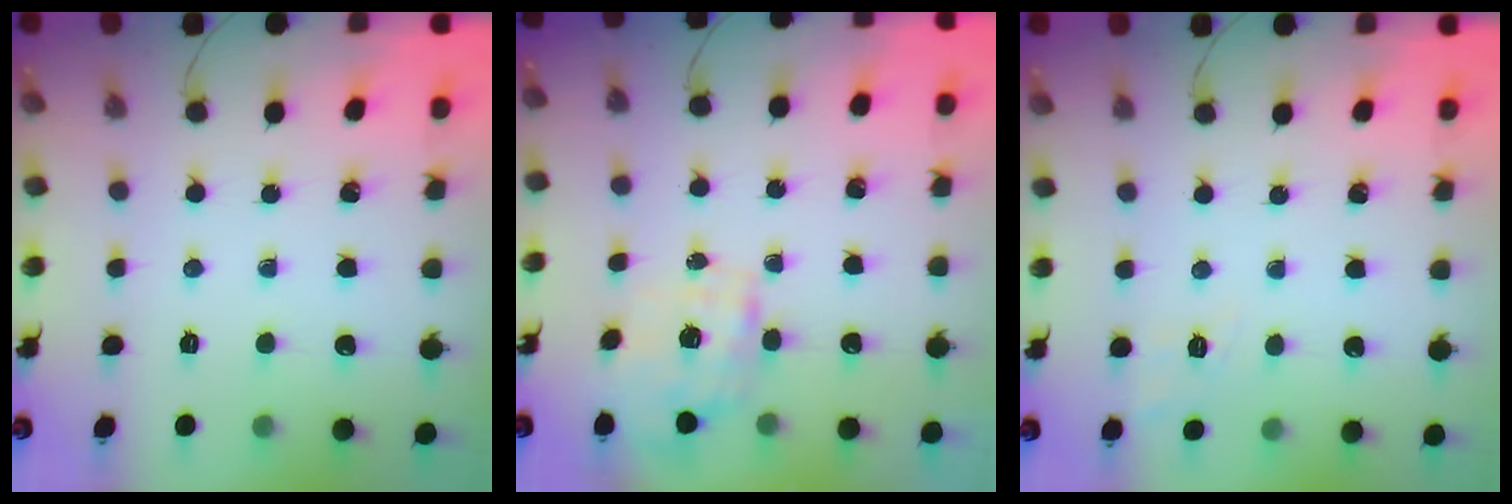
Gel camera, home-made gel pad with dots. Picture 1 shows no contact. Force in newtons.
{"total": 1.2, "press": 1.1, "slide": 0.5}
{"total": 6.9, "press": 6.5, "slide": 2.1}